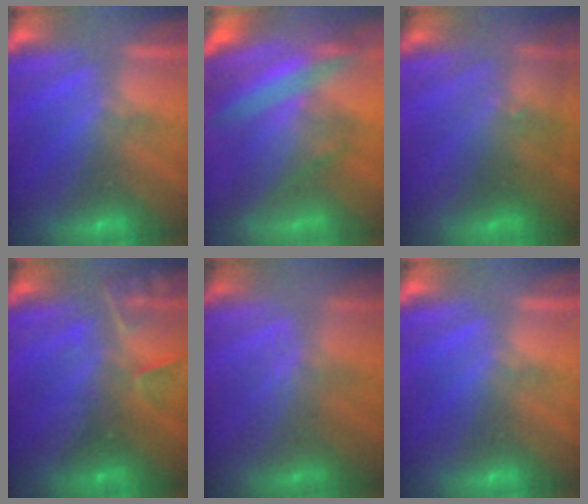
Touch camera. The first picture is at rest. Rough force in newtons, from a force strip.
{"total": 7.6}
{"total": 3.0}
{"total": 2.3}
{"total": 2.4}
{"total": 0.0}